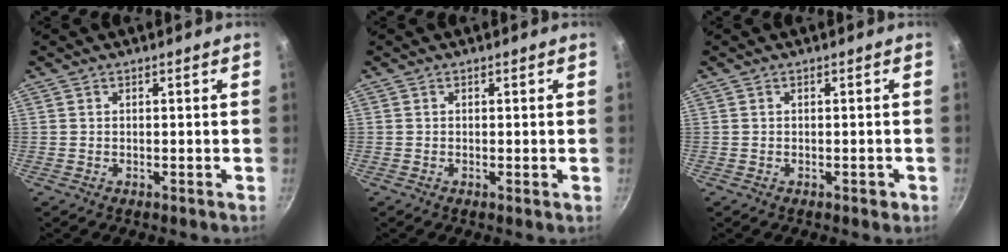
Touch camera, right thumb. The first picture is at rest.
{"total": 0.6, "force": [0.0, 0.0, 0.6], "torque": [-0.011, -0.004, -0.001]}
{"total": 0.9, "force": [-0.4, 0.5, 0.7], "torque": [-0.005, -0.001, -0.005]}